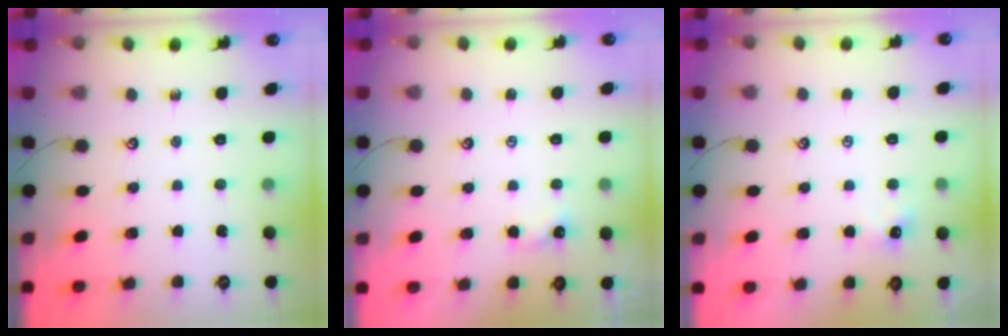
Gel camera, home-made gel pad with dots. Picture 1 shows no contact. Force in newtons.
{"total": 1.0, "press": 0.9, "slide": 0.4}
{"total": 0.0}